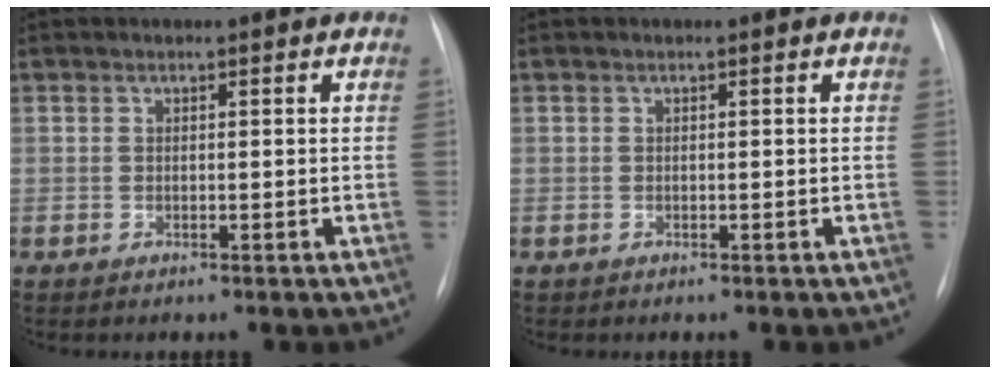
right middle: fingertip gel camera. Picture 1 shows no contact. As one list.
[{"total": 0.0}]